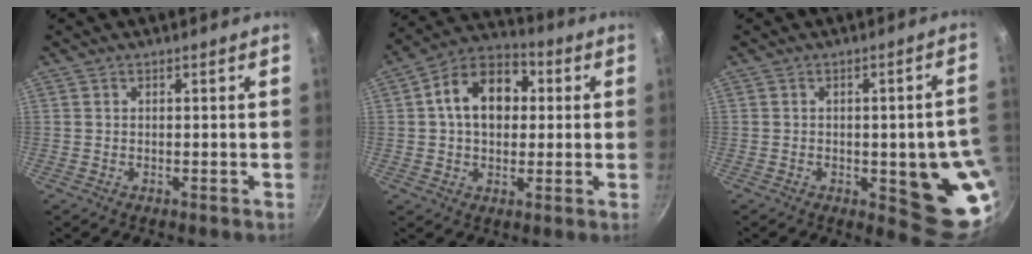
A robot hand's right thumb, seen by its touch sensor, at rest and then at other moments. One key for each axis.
{"total": 13.8, "fx": 2.2, "fy": 9.8, "fz": 9.5, "tx": -0.113, "ty": 0.024, "tz": 0.016}
{"total": 13.0, "fx": -2.2, "fy": 4.1, "fz": 12.2, "tx": -0.091, "ty": -0.004, "tz": -0.023}